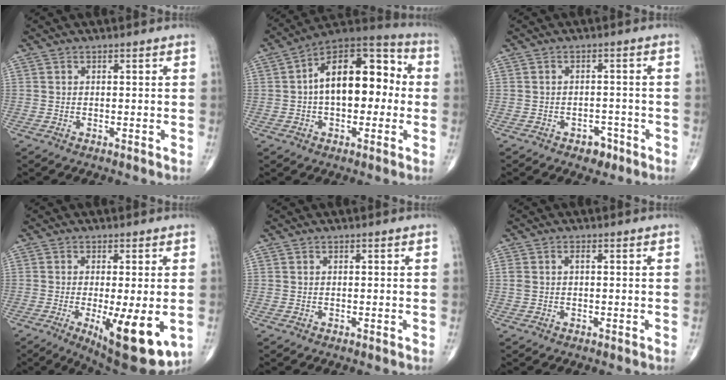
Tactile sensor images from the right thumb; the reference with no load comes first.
{"total": 17.7, "force": [0.9, 10.0, 14.5], "torque": [-0.191, 0.046, 0.000]}
{"total": 3.3, "force": [-2.0, 2.1, 1.5], "torque": [-0.004, 0.013, -0.024]}
{"total": 13.8, "force": [-3.8, 4.0, 12.6], "torque": [-0.170, -0.024, -0.044]}
{"total": 0.0}
{"total": 1.7, "force": [0.2, 0.9, 1.4], "torque": [-0.040, 0.009, 0.003]}